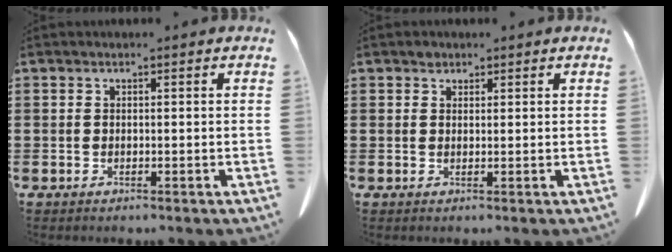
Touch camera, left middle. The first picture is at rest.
{"total": 1.2, "force": [0.9, 0.8, 0.2], "torque": [-0.007, 0.002, 0.017]}